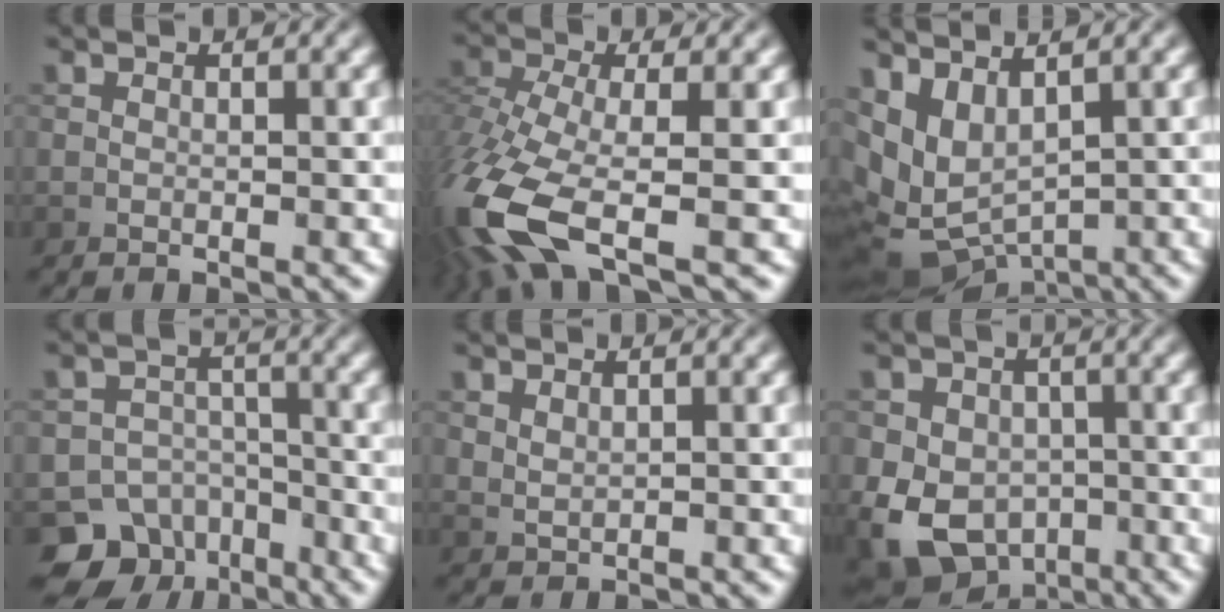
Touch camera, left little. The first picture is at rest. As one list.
[{"total": 11.3, "force": [-5.3, 4.1, 9.0], "torque": [-0.225, -0.021, -0.107]}, {"total": 6.7, "force": [0.4, 4.4, 5.0], "torque": [-0.107, -0.021, 0.035]}, {"total": 8.7, "force": [-5.8, 6.1, 2.0], "torque": [-0.018, -0.009, -0.089]}, {"total": 1.0, "force": [0.8, 0.4, 0.4], "torque": [-0.016, -0.003, 0.021]}, {"total": 10.6, "force": [-3.7, 8.3, 5.4], "torque": [-0.090, -0.025, -0.079]}]